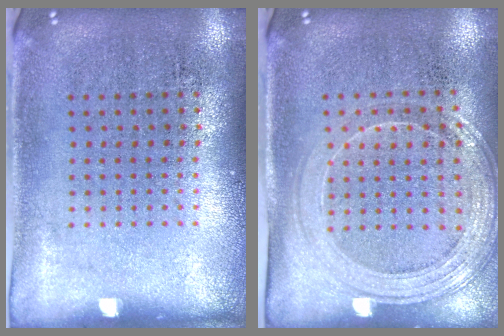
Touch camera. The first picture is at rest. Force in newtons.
{"total": 1.6, "press": 1.5, "slide": 0.4}